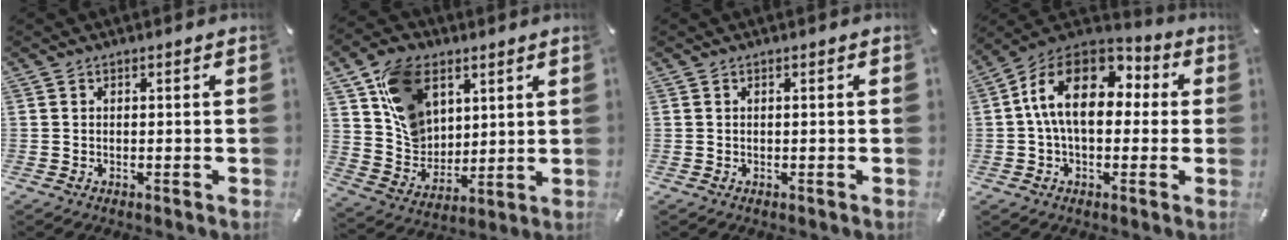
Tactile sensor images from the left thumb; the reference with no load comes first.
{"total": 14.1, "force": [6.5, 10.6, 6.7], "torque": [-0.141, -0.009, 0.130]}
{"total": 0.0}
{"total": 16.2, "force": [2.2, 10.4, 12.3], "torque": [-0.230, 0.007, 0.038]}